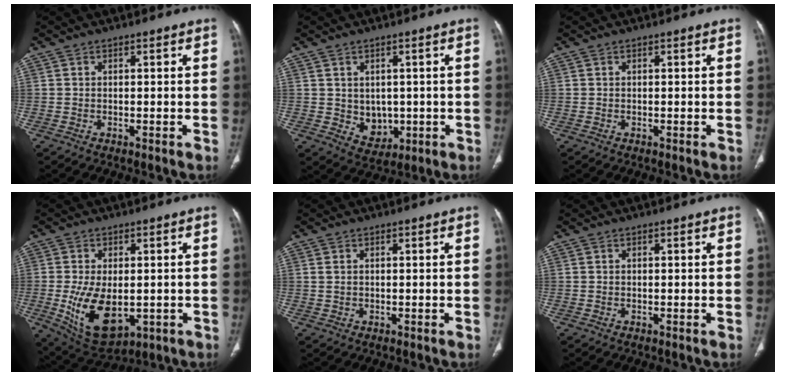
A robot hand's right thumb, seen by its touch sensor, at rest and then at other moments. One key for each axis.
{"total": 5.5, "fx": -0.1, "fy": 4.5, "fz": 3.1, "tx": -0.022, "ty": -0.008, "tz": 0.016}
{"total": 0.0}
{"total": 12.7, "fx": -2.2, "fy": 7.2, "fz": 10.2, "tx": -0.171, "ty": -0.013, "tz": -0.014}
{"total": 0.9, "fx": 0.3, "fy": 0.5, "fz": 0.6, "tx": -0.019, "ty": 0.005, "tz": 0.011}
{"total": 0.0}